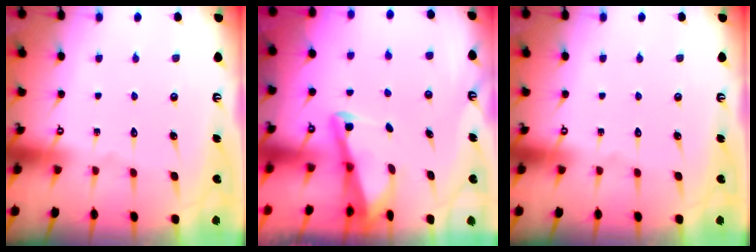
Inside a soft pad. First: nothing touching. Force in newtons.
{"total": 2.9, "press": 2.9, "slide": 0.3}
{"total": 0.0}